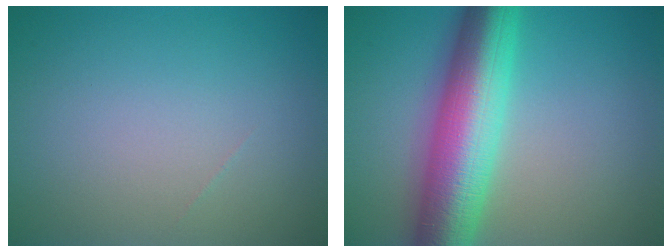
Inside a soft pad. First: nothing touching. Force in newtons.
{"total": 10.5, "press": 10.5, "slide": 0.0}